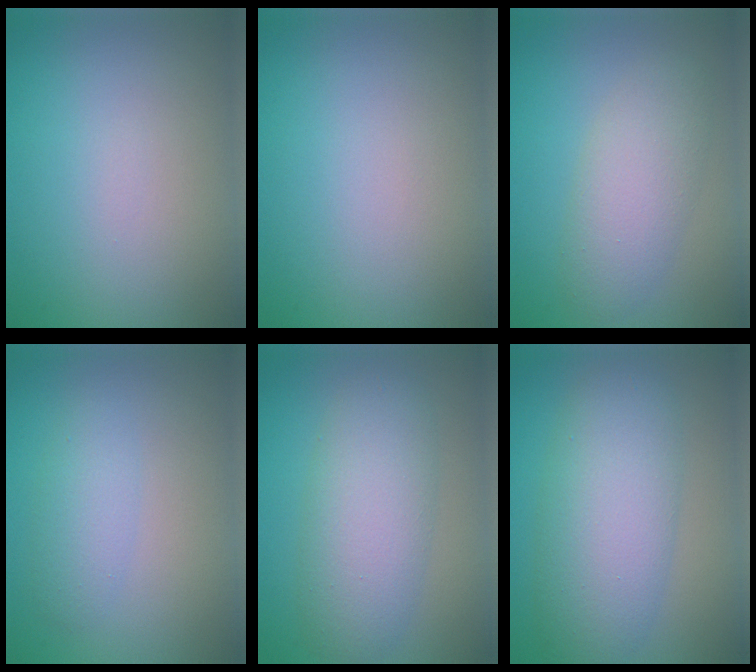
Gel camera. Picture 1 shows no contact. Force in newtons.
{"total": 0.0}
{"total": 4.2, "press": 4.2, "slide": 0.4}
{"total": 2.2, "press": 2.2, "slide": 0.1}
{"total": 6.0, "press": 6.0, "slide": 0.2}
{"total": 7.3, "press": 7.3, "slide": 0.3}